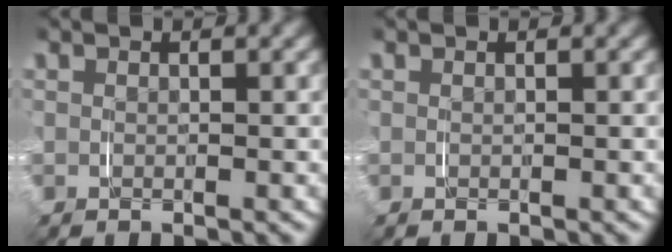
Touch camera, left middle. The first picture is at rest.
{"total": 0.0}